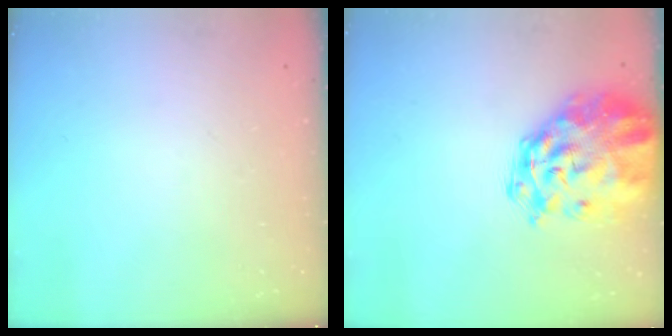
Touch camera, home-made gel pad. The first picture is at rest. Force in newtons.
{"total": 8.6, "press": 8.1, "slide": 2.9}